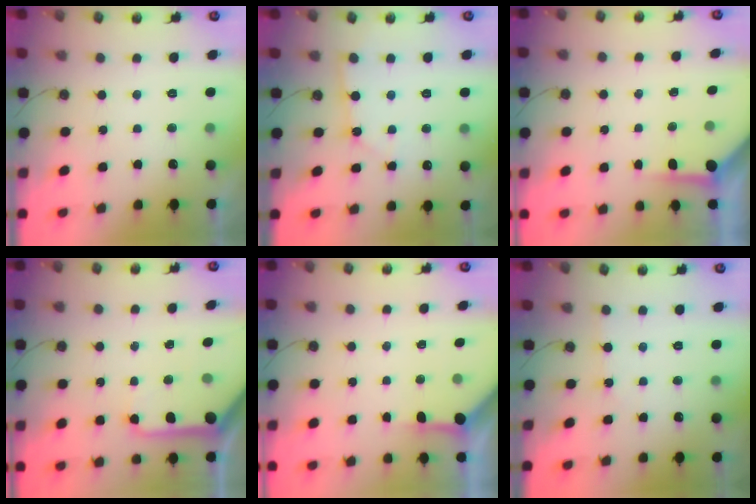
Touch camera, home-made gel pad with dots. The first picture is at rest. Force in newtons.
{"total": 2.3, "press": 2.3, "slide": 0.2}
{"total": 3.7, "press": 3.7, "slide": 0.3}
{"total": 11.1, "press": 11.0, "slide": 1.3}
{"total": 3.9, "press": 3.9, "slide": 0.4}
{"total": 1.8, "press": 1.8, "slide": 0.3}